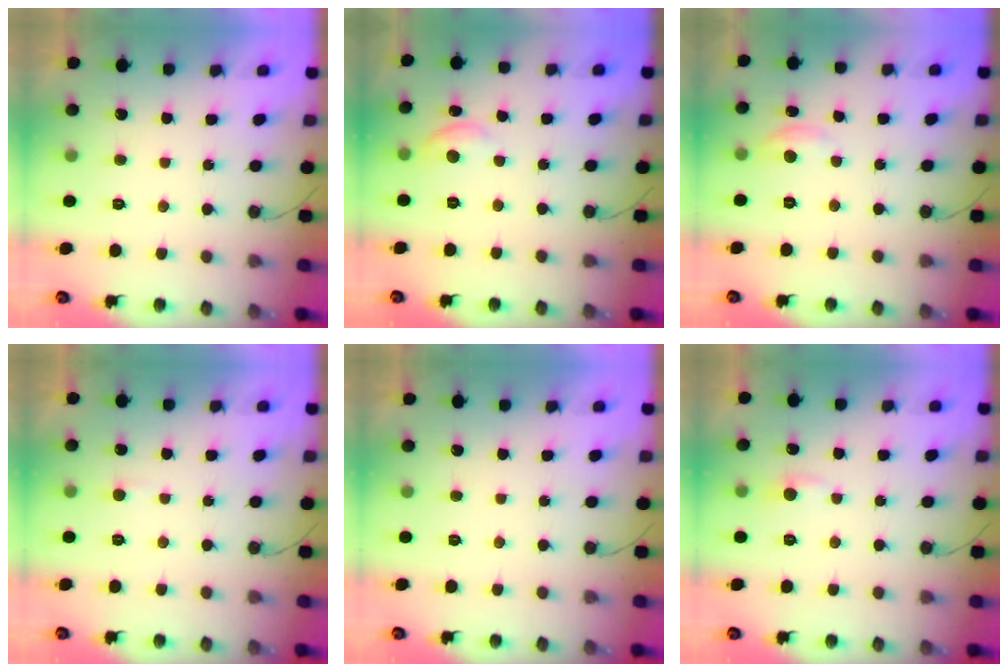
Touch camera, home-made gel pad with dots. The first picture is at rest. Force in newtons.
{"total": 6.2, "press": 6.2, "slide": 0.6}
{"total": 2.9, "press": 2.9, "slide": 0.2}
{"total": 2.3, "press": 2.3, "slide": 0.3}
{"total": 0.0}
{"total": 4.4, "press": 4.3, "slide": 0.5}